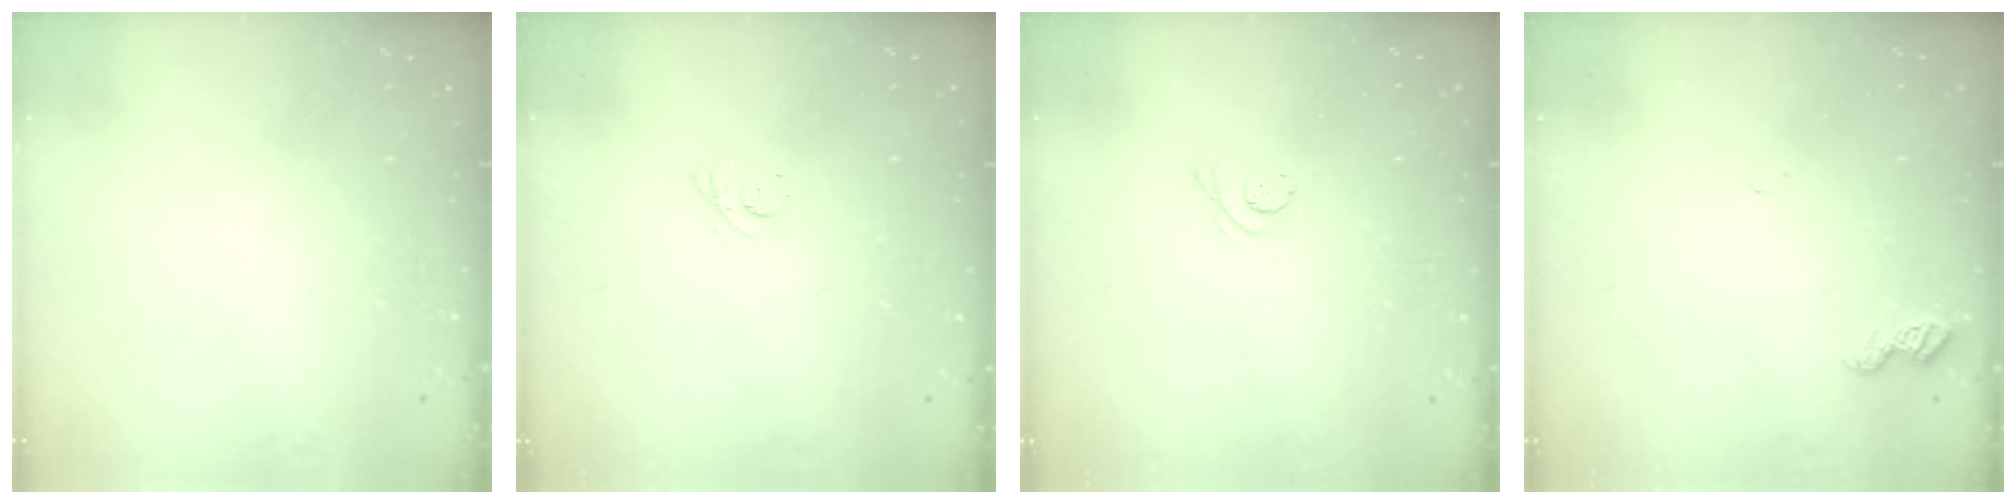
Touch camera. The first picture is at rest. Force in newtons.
{"total": 2.3, "press": 2.3, "slide": 0.3}
{"total": 3.6, "press": 3.6, "slide": 0.4}
{"total": 4.5, "press": 4.4, "slide": 0.5}